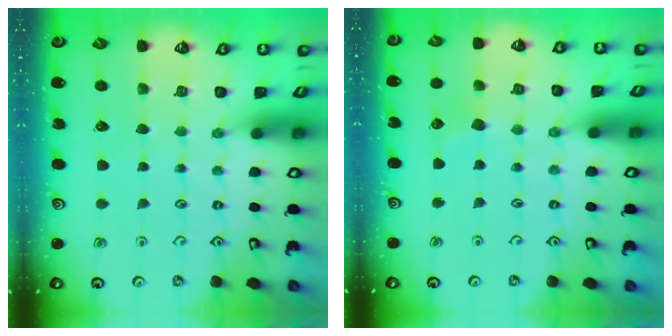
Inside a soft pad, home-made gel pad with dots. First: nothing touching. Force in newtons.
{"total": 3.9, "press": 3.7, "slide": 1.0}